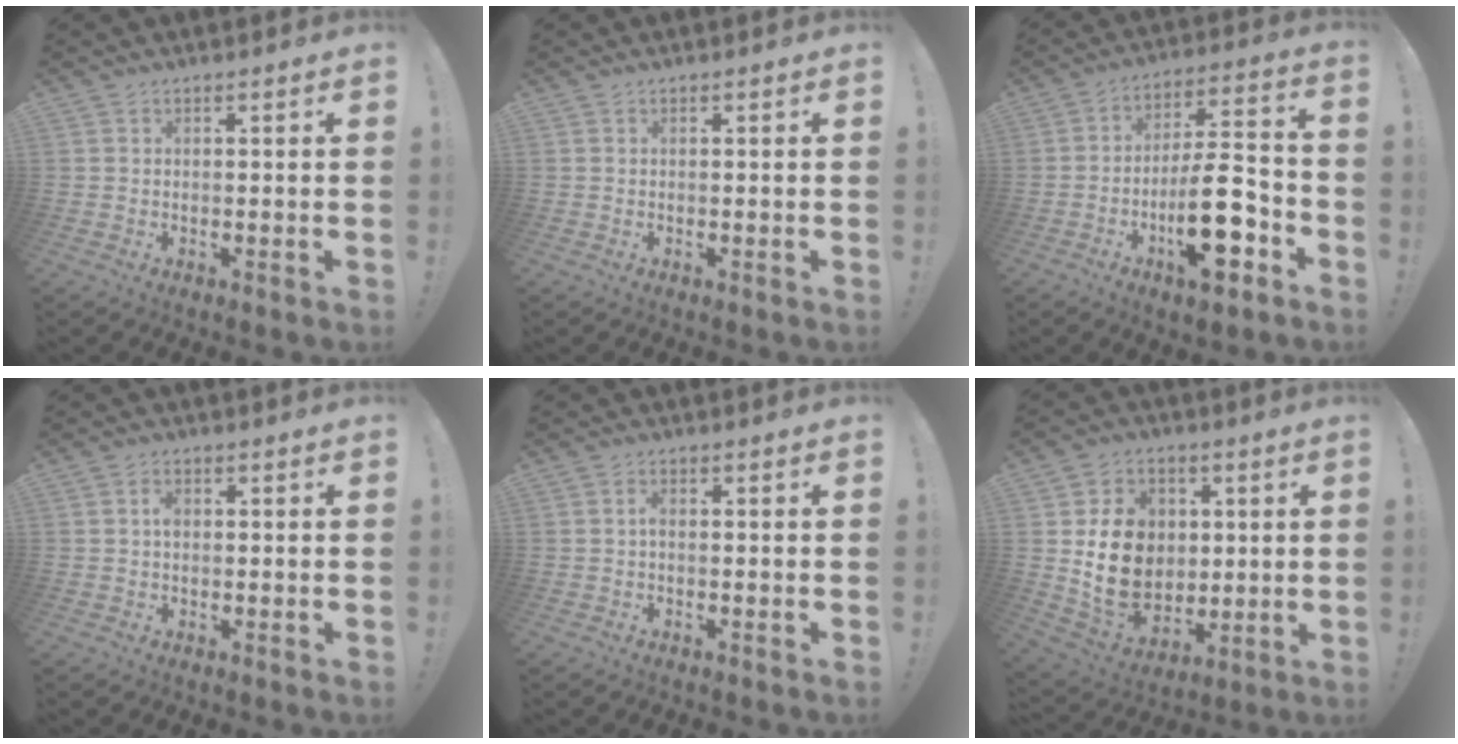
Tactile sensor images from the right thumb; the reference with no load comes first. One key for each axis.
{"total": 0.0}
{"total": 18.1, "fx": -6.5, "fy": 6.7, "fz": 15.5, "tx": -0.248, "ty": 0.040, "tz": -0.101}
{"total": 2.1, "fx": -0.2, "fy": 1.6, "fz": 1.4, "tx": -0.022, "ty": 0.006, "tz": -0.005}
{"total": 1.6, "fx": -0.6, "fy": 0.8, "fz": 1.2, "tx": -0.027, "ty": 0.007, "tz": -0.011}
{"total": 16.9, "fx": 2.4, "fy": 14.1, "fz": 9.0, "tx": -0.147, "ty": -0.021, "tz": 0.050}